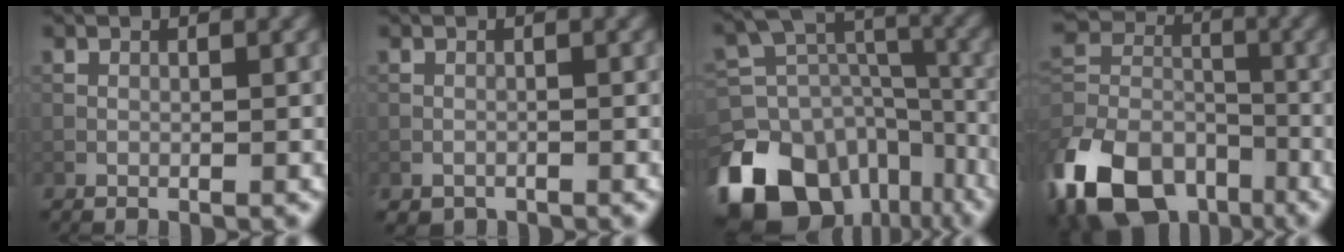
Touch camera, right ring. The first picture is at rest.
{"total": 0.9, "force": [-0.7, 0.5, 0.2], "torque": [-0.001, -0.003, -0.012]}
{"total": 17.3, "force": [-10.9, 11.7, 6.7], "torque": [-0.173, -0.028, -0.160]}
{"total": 13.8, "force": [-7.5, 9.0, 7.4], "torque": [-0.187, -0.006, -0.150]}